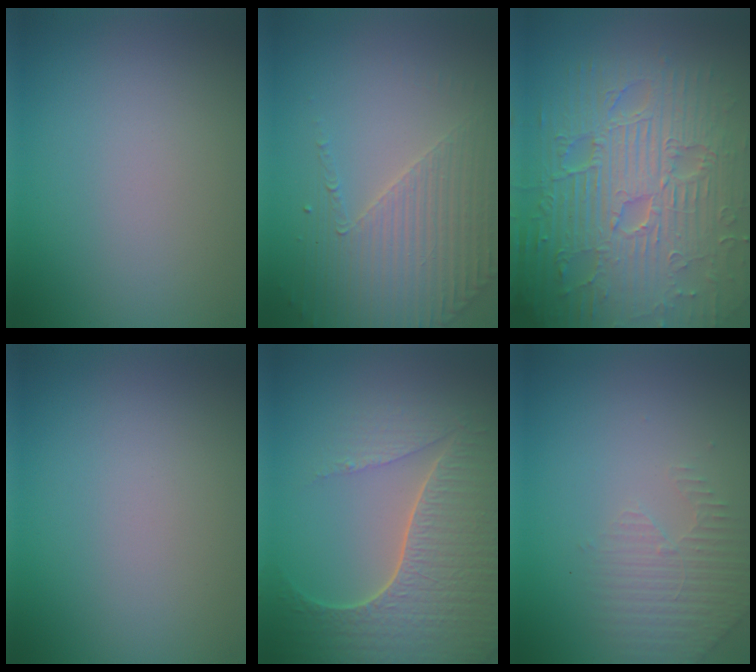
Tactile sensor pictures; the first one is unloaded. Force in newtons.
{"total": 4.1, "press": 3.3, "slide": 2.4}
{"total": 12.2, "press": 7.9, "slide": 9.3}
{"total": 0.0}
{"total": 7.5, "press": 5.6, "slide": 5.0}
{"total": 2.8, "press": 2.7, "slide": 0.8}